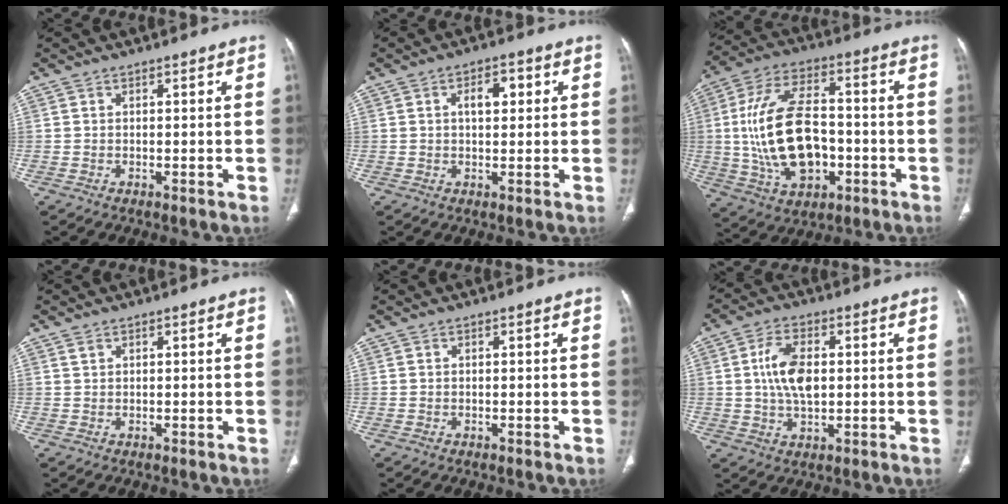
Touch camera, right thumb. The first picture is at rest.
{"total": 4.7, "force": [1.2, 2.6, 3.8], "torque": [-0.051, 0.007, 0.017]}
{"total": 19.4, "force": [-2.0, 11.4, 15.6], "torque": [-0.284, 0.022, -0.024]}
{"total": 0.7, "force": [0.5, 0.3, 0.2], "torque": [-0.005, 0.002, 0.012]}
{"total": 0.0}
{"total": 8.7, "force": [0.9, 4.8, 7.2], "torque": [-0.133, 0.003, 0.017]}